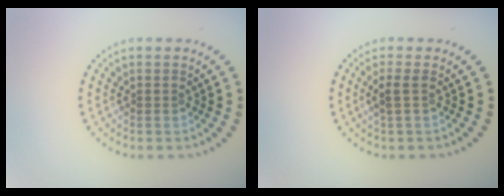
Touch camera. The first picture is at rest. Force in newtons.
{"total": 1.3, "press": 1.2, "slide": 0.6}